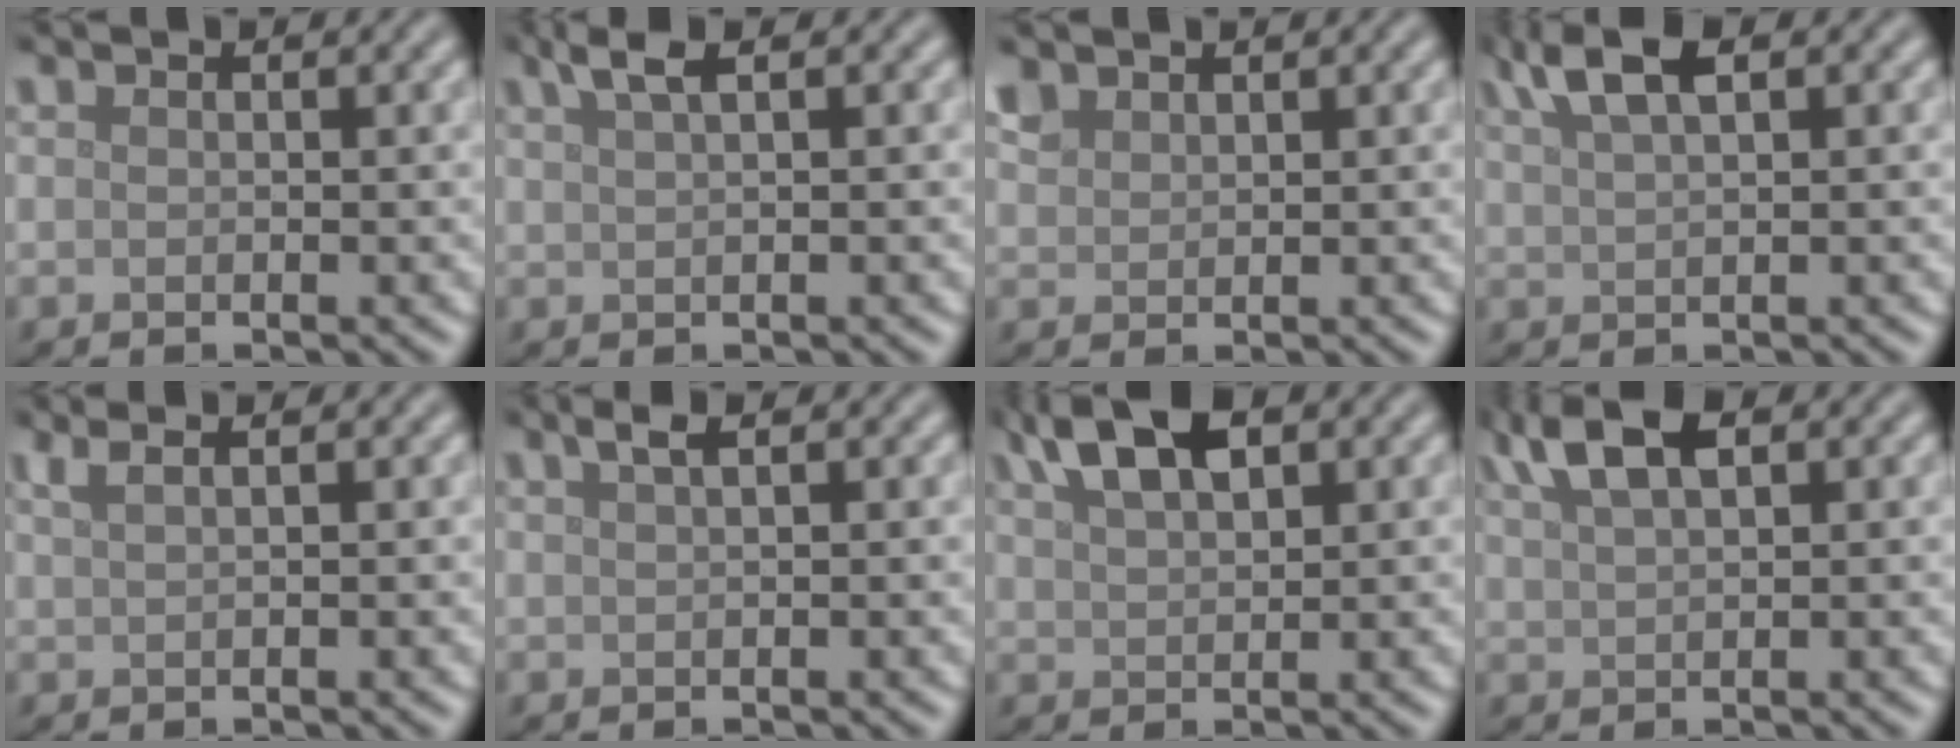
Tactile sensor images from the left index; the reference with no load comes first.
{"total": 2.3, "force": [1.4, 0.6, 1.8], "torque": [-0.023, 0.007, 0.024]}
{"total": 1.6, "force": [1.4, 0.8, 0.3], "torque": [-0.012, 0.006, 0.033]}
{"total": 3.8, "force": [2.3, 1.2, 2.8], "torque": [-0.053, 0.012, 0.045]}
{"total": 2.5, "force": [1.6, 1.0, 1.7], "torque": [-0.020, 0.007, 0.010]}
{"total": 1.6, "force": [0.9, 0.4, 1.2], "torque": [-0.020, 0.006, 0.014]}
{"total": 5.4, "force": [3.0, 2.4, 3.8], "torque": [-0.073, 0.016, 0.054]}
{"total": 4.6, "force": [2.6, 1.8, 3.2], "torque": [-0.065, 0.015, 0.048]}